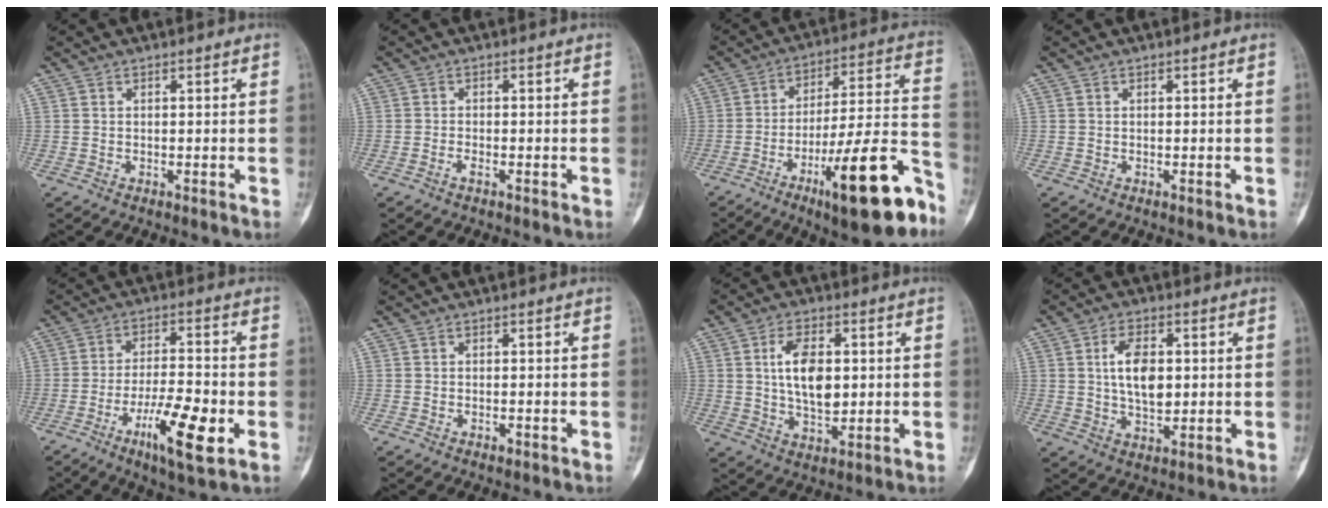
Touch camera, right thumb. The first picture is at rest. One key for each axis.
{"total": 1.2, "fx": -0.8, "fy": 0.4, "fz": 0.8, "tx": -0.016, "ty": 0.005, "tz": -0.016}
{"total": 21.5, "fx": -11.5, "fy": 4.7, "fz": 17.6, "tx": -0.244, "ty": 0.070, "tz": -0.174}
{"total": 0.0}
{"total": 12.5, "fx": -4.8, "fy": 3.1, "fz": 11.1, "tx": -0.196, "ty": 0.012, "tz": -0.081}
{"total": 0.8, "fx": -0.5, "fy": 0.4, "fz": 0.6, "tx": -0.008, "ty": 0.001, "tz": -0.007}
{"total": 9.8, "fx": 1.4, "fy": 5.5, "fz": 8.0, "tx": -0.131, "ty": -0.007, "tz": 0.030}
{"total": 8.6, "fx": 1.2, "fy": 4.8, "fz": 7.0, "tx": -0.114, "ty": -0.005, "tz": 0.024}